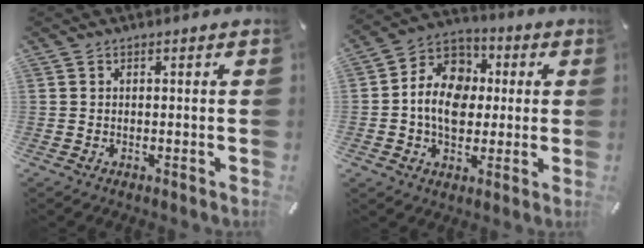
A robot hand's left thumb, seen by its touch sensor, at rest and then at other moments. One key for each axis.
{"total": 12.6, "fx": -1.0, "fy": 10.6, "fz": 6.8, "tx": -0.134, "ty": 0.014, "tz": -0.019}